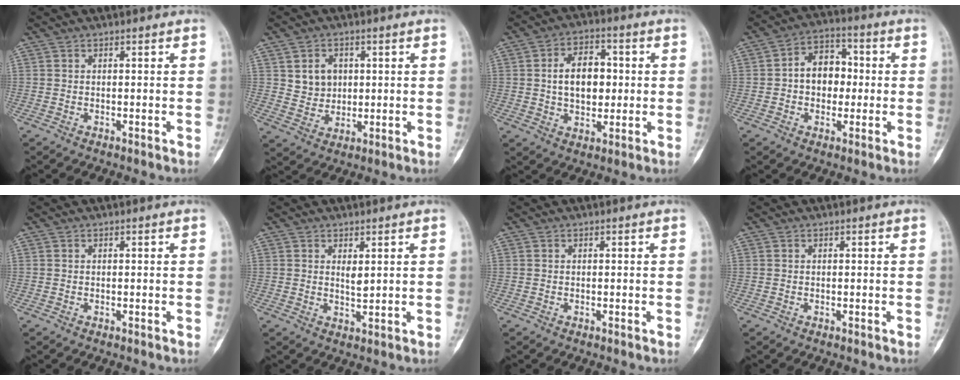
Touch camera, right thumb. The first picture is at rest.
{"total": 6.0, "force": [1.6, 5.1, 2.8], "torque": [-0.019, -0.009, 0.033]}
{"total": 10.4, "force": [0.9, 6.8, 7.8], "torque": [-0.098, 0.011, 0.015]}
{"total": 9.2, "force": [0.1, 6.9, 6.1], "torque": [-0.055, 0.026, -0.006]}
{"total": 0.0}
{"total": 2.2, "force": [1.0, 0.7, 1.8], "torque": [-0.027, -0.012, 0.020]}
{"total": 0.0}
{"total": 0.0}